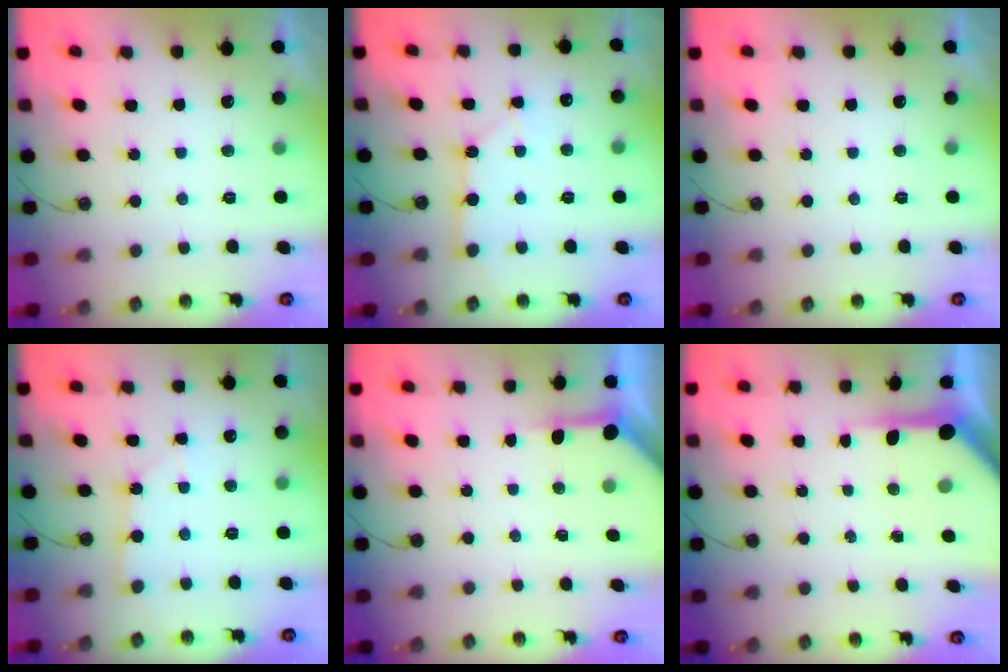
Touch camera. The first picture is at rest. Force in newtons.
{"total": 2.6, "press": 2.6, "slide": 0.3}
{"total": 0.0}
{"total": 1.9, "press": 1.9, "slide": 0.3}
{"total": 3.9, "press": 3.9, "slide": 0.2}
{"total": 7.6, "press": 7.5, "slide": 0.6}